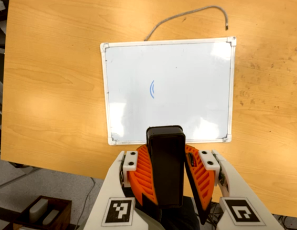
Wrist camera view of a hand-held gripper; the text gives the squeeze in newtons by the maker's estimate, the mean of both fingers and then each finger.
{"total": 10.4, "left": 10.3, "right": 10.5}